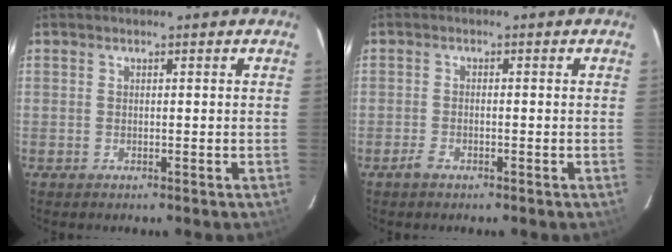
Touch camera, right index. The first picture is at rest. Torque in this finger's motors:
{"motor_torque": [0.30, 0.01, 0.09, 0.02]}